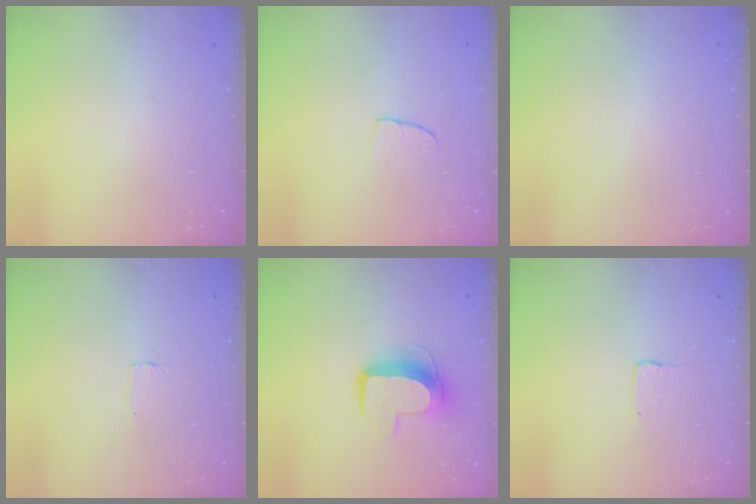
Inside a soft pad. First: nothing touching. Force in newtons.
{"total": 5.2, "press": 5.2, "slide": 0.4}
{"total": 0.6, "press": 0.6, "slide": 0.1}
{"total": 2.6, "press": 2.6, "slide": 0.2}
{"total": 10.6, "press": 10.6, "slide": 0.2}
{"total": 1.3, "press": 1.2, "slide": 0.1}